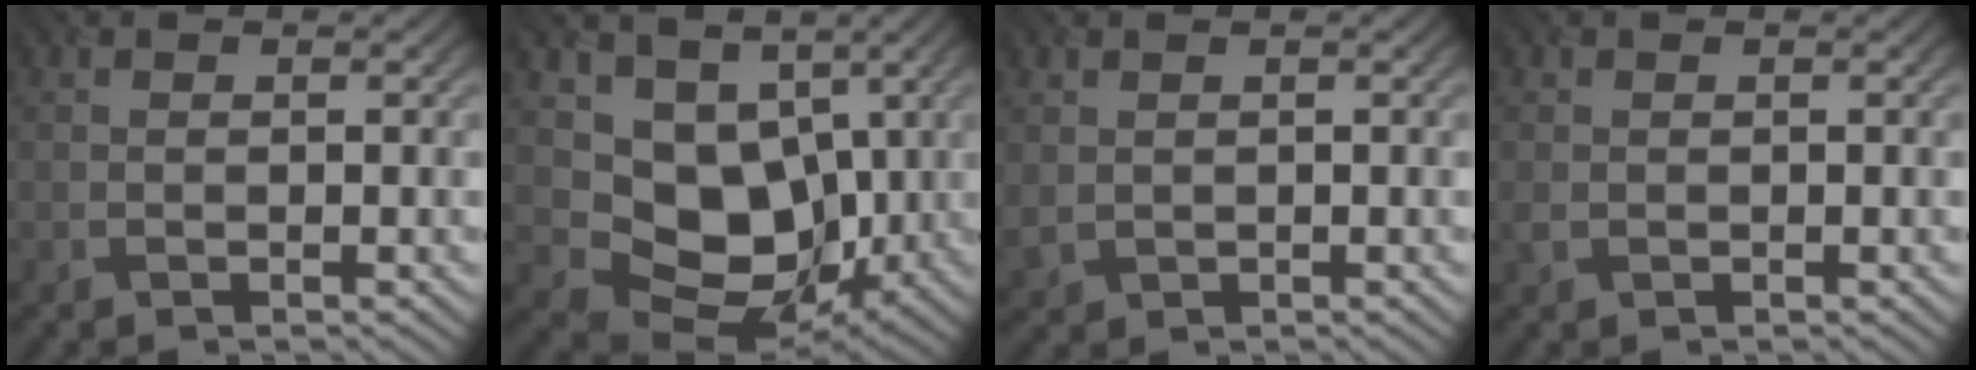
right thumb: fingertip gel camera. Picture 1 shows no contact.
{"total": 9.8, "force": [1.4, 7.6, 6.0], "torque": [-0.120, -0.028, 0.023]}
{"total": 1.4, "force": [0.5, 1.1, 0.7], "torque": [-0.024, -0.005, 0.015]}
{"total": 0.8, "force": [0.0, 0.7, 0.5], "torque": [-0.015, -0.002, 0.001]}